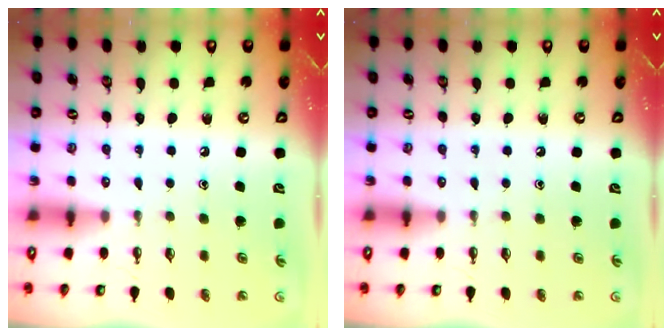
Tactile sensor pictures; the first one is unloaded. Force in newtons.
{"total": 0.0}